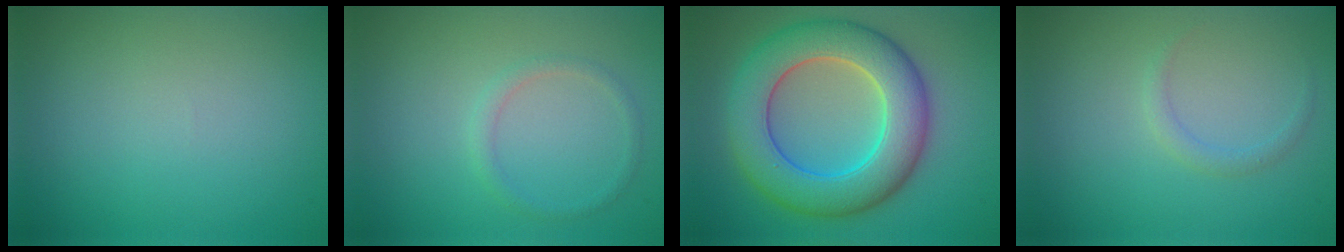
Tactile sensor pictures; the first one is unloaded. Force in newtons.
{"total": 1.2, "press": 1.2, "slide": 0.0}
{"total": 9.3, "press": 9.3, "slide": 0.2}
{"total": 1.0, "press": 1.0, "slide": 0.0}